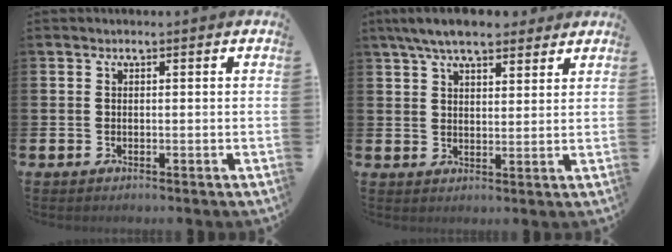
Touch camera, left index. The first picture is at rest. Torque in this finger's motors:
{"motor_torque": [1.38, -0.76, 0.22, 0.21]}